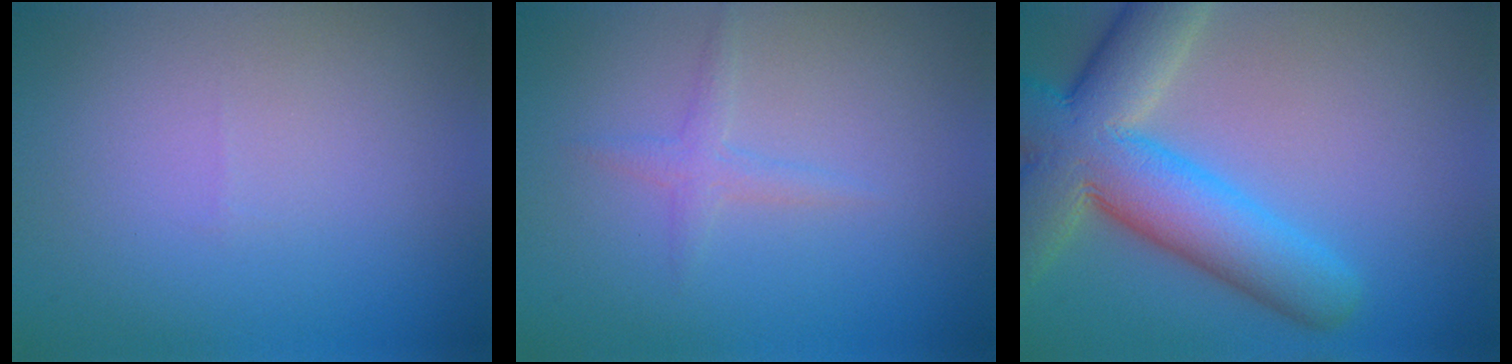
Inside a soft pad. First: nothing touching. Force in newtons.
{"total": 1.4, "press": 1.4, "slide": 0.1}
{"total": 10.9, "press": 10.9, "slide": 0.8}